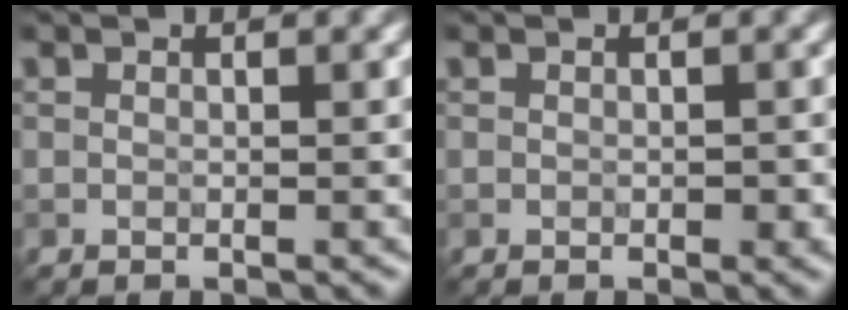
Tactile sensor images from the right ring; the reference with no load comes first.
{"total": 0.9, "force": [-0.1, 0.6, 0.6], "torque": [-0.009, -0.004, -0.002]}